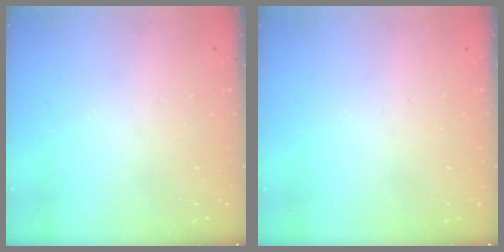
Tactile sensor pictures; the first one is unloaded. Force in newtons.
{"total": 0.0}